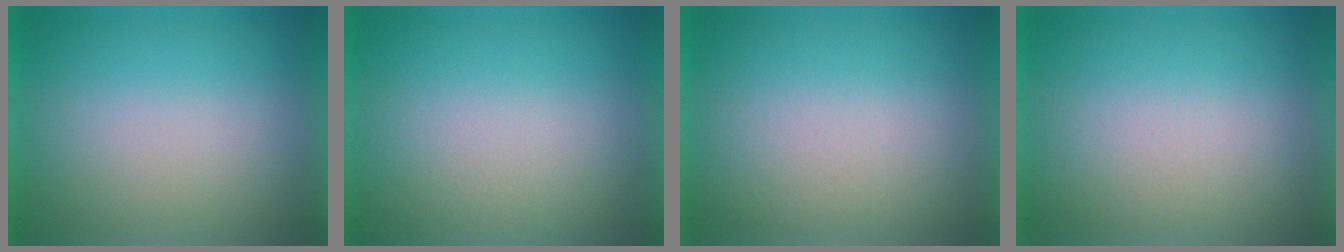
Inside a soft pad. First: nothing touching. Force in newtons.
{"total": 2.3}
{"total": 1.4}
{"total": 1.4}